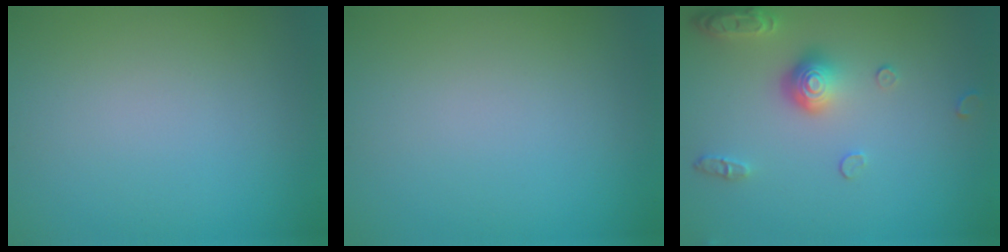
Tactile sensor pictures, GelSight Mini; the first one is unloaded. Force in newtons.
{"total": 0.0}
{"total": 3.7, "press": 2.9, "slide": 2.4}